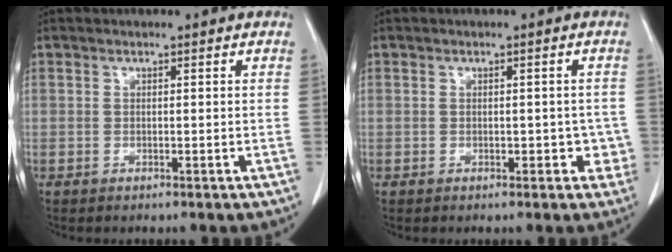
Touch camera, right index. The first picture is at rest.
{"total": 2.8, "force": [-0.5, 2.1, 1.7], "torque": [-0.007, 0.016, -0.003]}